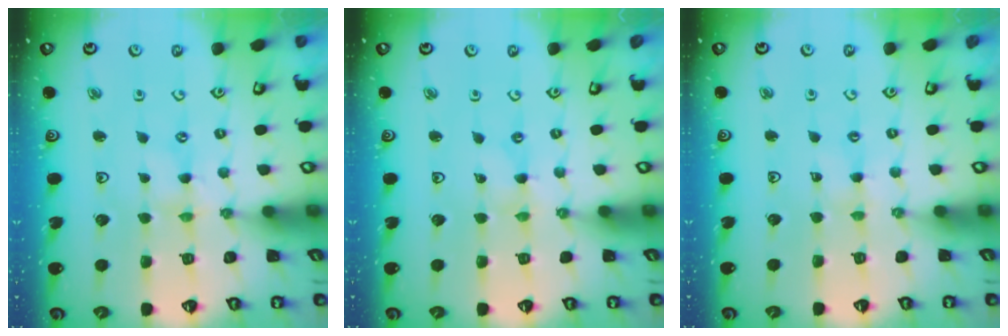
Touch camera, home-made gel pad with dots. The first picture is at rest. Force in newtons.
{"total": 0.0}
{"total": 1.1, "press": 1.1, "slide": 0.2}